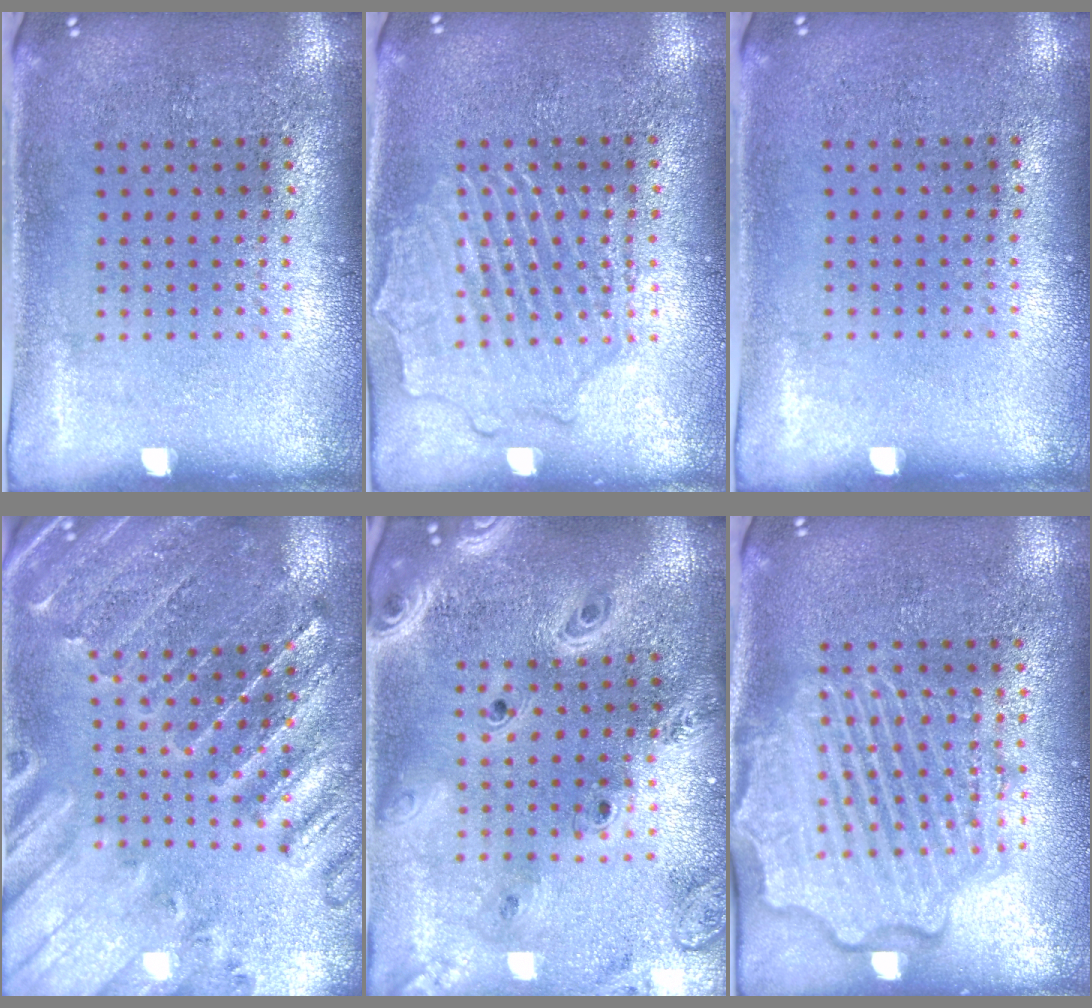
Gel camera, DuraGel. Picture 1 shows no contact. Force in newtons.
{"total": 2.6, "press": 2.6, "slide": 0.2}
{"total": 0.0}
{"total": 1.3, "press": 1.3, "slide": 0.4}
{"total": 3.4, "press": 2.7, "slide": 2.0}
{"total": 3.6, "press": 3.6, "slide": 0.4}